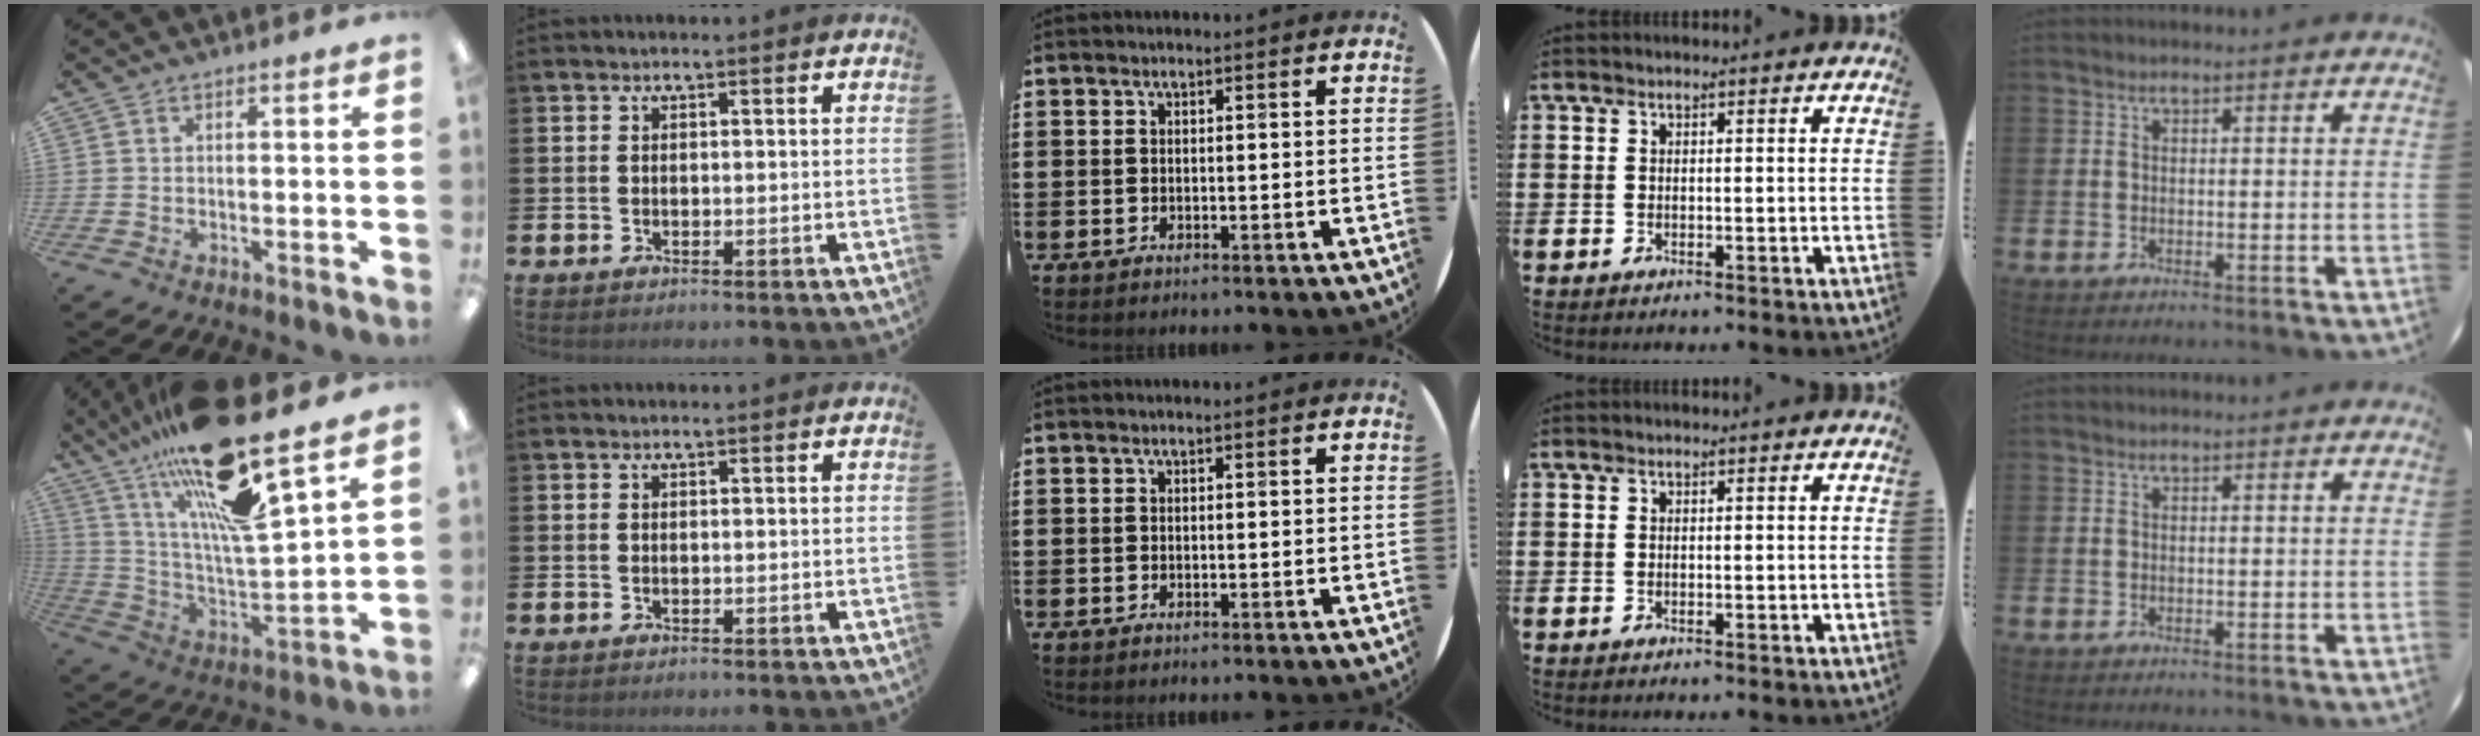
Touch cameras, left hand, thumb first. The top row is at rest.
{"thumb": {"total": 23.4, "force": [17.0, 4.3, 15.4], "torque": [-0.277, -0.105, 0.274]}}